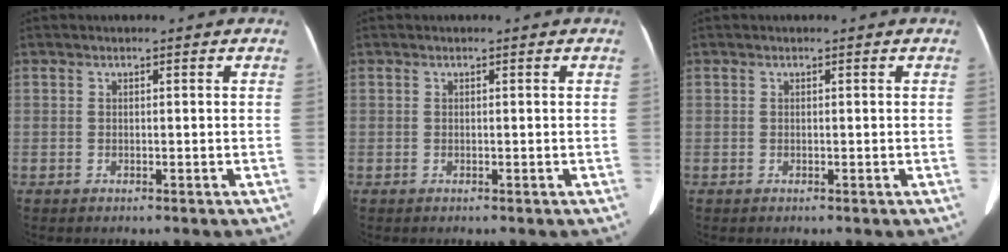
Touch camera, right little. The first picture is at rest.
{"total": 0.0}
{"total": 0.0}